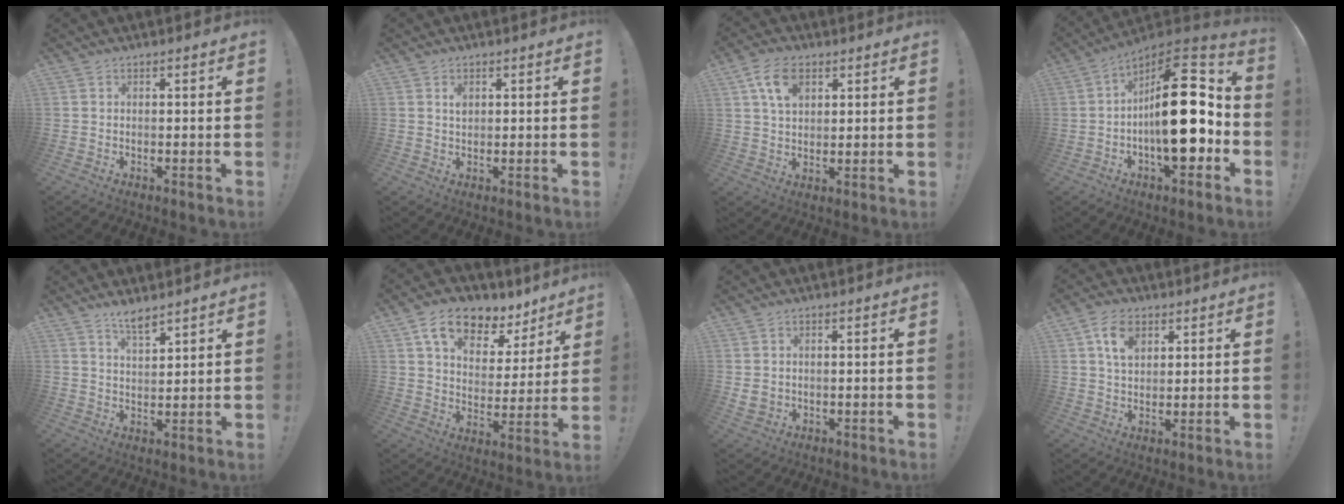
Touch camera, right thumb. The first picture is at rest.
{"total": 1.9, "force": [0.8, 1.4, 1.1], "torque": [-0.007, -0.004, 0.011]}
{"total": 9.8, "force": [4.6, 6.4, 5.9], "torque": [-0.102, 0.002, 0.089]}
{"total": 24.1, "force": [-1.1, 11.4, 21.2], "torque": [-0.304, 0.018, -0.010]}
{"total": 5.7, "force": [4.9, 1.3, 2.5], "torque": [-0.046, -0.031, 0.087]}
{"total": 14.3, "force": [9.6, 7.8, 7.2], "torque": [-0.124, -0.054, 0.174]}
{"total": 3.1, "force": [0.9, 2.6, 1.5], "torque": [-0.016, -0.003, 0.017]}
{"total": 9.5, "force": [4.3, 6.4, 5.5], "torque": [-0.087, -0.002, 0.083]}